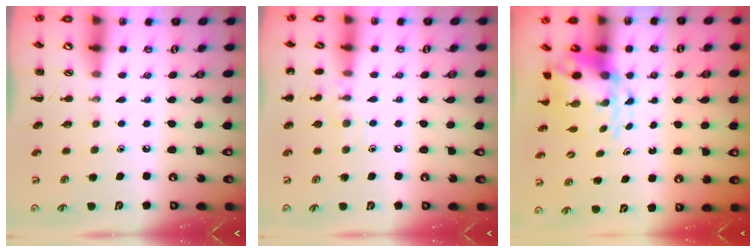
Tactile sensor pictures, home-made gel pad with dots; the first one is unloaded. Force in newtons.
{"total": 7.7, "press": 7.5, "slide": 2.0}
{"total": 5.9, "press": 5.8, "slide": 1.1}